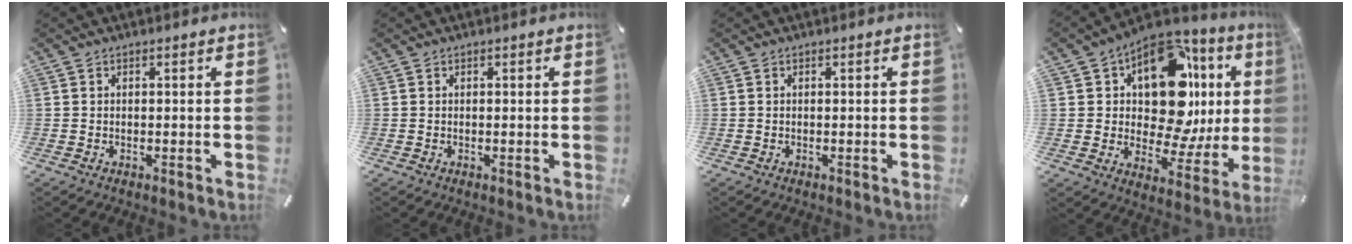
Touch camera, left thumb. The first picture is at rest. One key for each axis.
{"total": 0.0}
{"total": 0.0}
{"total": 19.2, "fx": 6.6, "fy": 11.2, "fz": 14.2, "tx": -0.202, "ty": -0.061, "tz": 0.105}